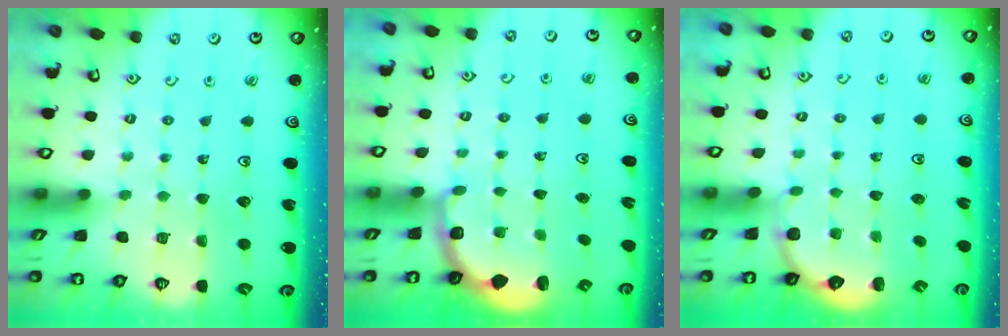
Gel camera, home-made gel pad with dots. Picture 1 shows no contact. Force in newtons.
{"total": 2.3, "press": 2.0, "slide": 1.0}
{"total": 2.2, "press": 1.1, "slide": 1.9}